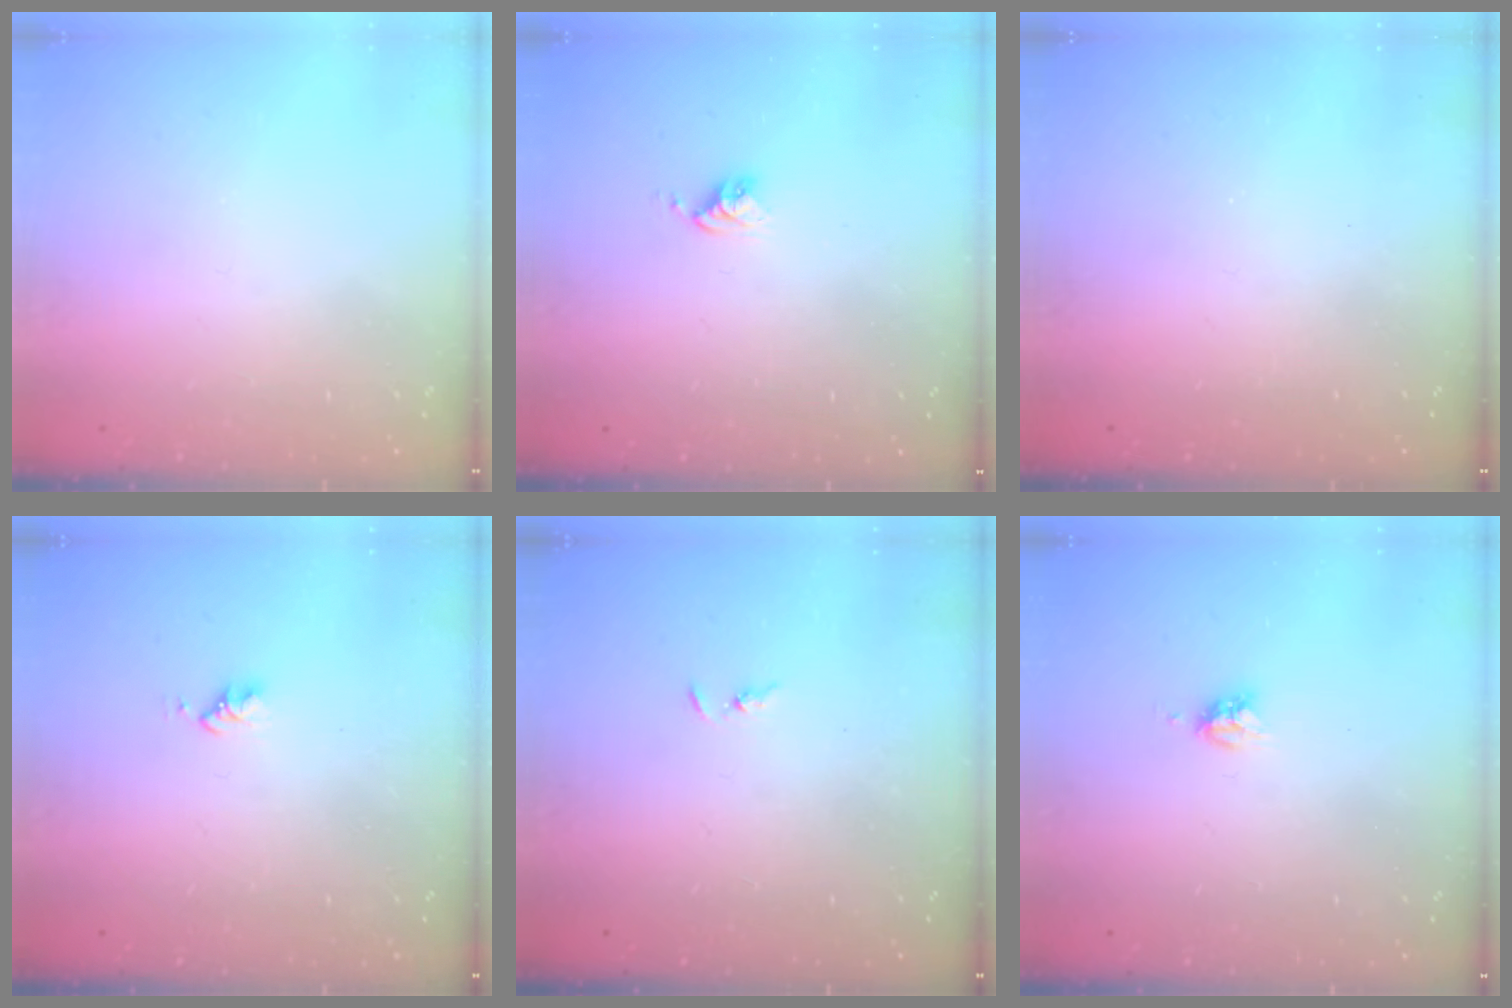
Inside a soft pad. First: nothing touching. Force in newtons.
{"total": 3.9, "press": 3.8, "slide": 0.3}
{"total": 0.0}
{"total": 2.6, "press": 2.6, "slide": 0.4}
{"total": 1.3, "press": 1.2, "slide": 0.3}
{"total": 4.2, "press": 4.2, "slide": 0.1}